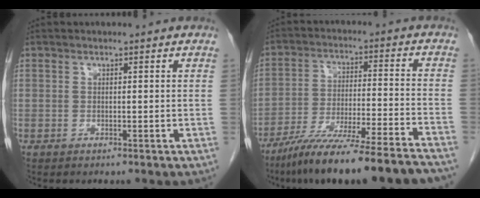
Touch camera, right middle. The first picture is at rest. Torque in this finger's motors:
{"motor_torque": [1.28, -0.85, 0.99, 0.21]}